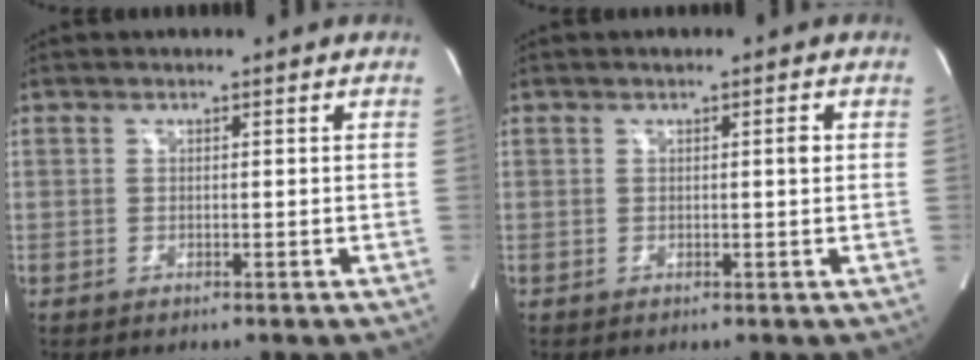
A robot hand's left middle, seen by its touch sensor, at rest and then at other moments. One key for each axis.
{"total": 1.1, "fx": 0.3, "fy": 0.1, "fz": 1.1, "tx": -0.018, "ty": 0.003, "tz": 0.004}